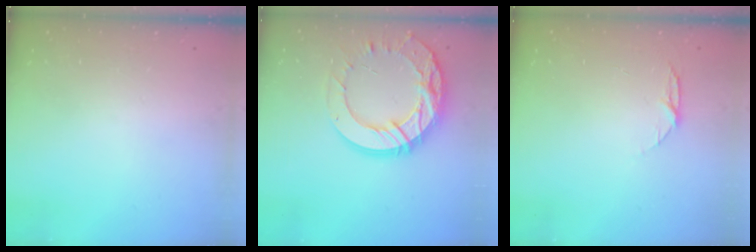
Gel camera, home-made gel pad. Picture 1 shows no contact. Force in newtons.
{"total": 20.2, "press": 20.2, "slide": 1.8}
{"total": 4.8, "press": 4.8, "slide": 0.6}